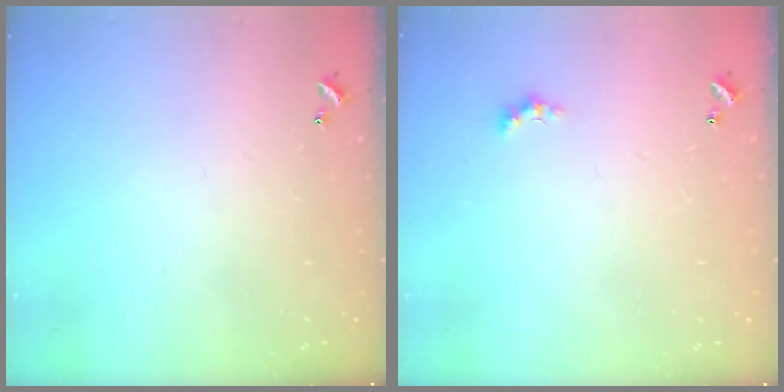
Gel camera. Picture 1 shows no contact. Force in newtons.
{"total": 1.5, "press": 1.4, "slide": 0.6}